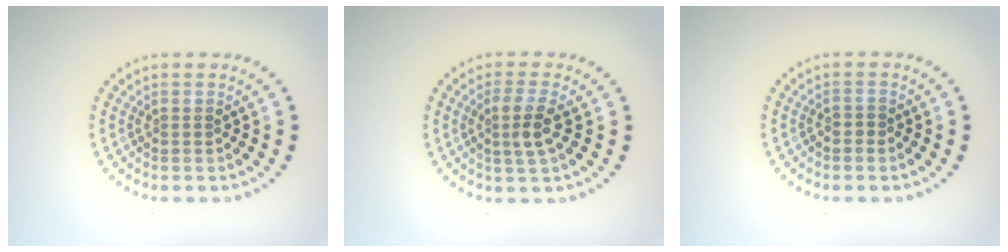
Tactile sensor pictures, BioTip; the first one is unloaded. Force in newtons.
{"total": 2.6, "press": 2.4, "slide": 1.2}
{"total": 0.6, "press": 0.4, "slide": 0.4}